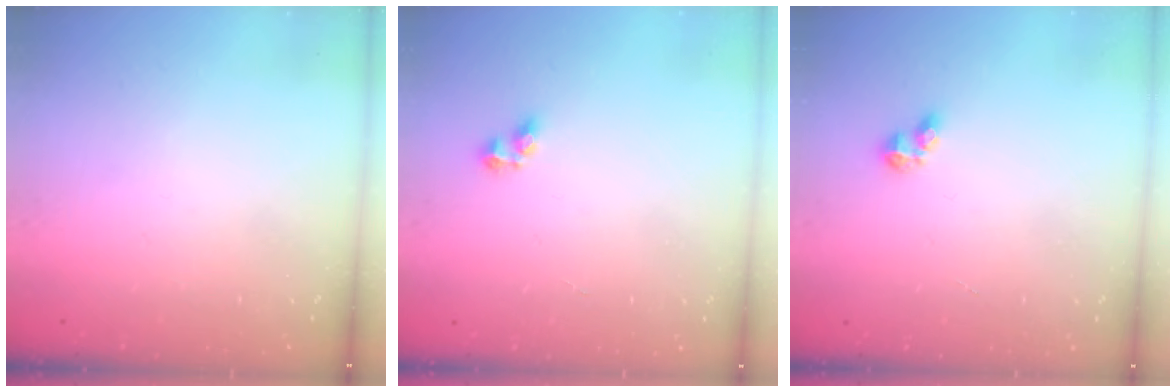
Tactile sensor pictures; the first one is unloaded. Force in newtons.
{"total": 4.0, "press": 3.9, "slide": 0.5}
{"total": 3.3, "press": 3.3, "slide": 0.4}